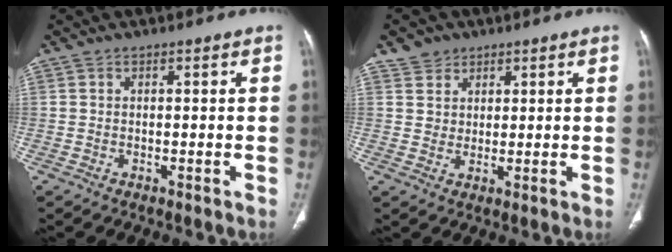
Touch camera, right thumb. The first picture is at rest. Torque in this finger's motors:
{"motor_torque": [-1.31, 1.45, 0.16, -0.09, -0.02]}